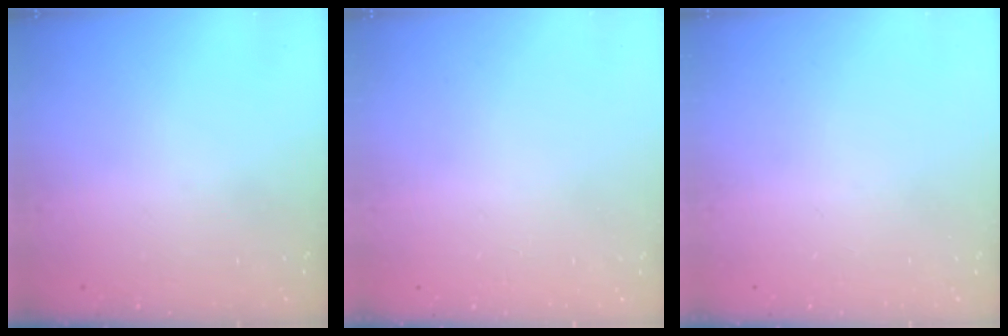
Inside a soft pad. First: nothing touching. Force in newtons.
{"total": 2.6, "press": 2.6, "slide": 0.2}
{"total": 0.0}